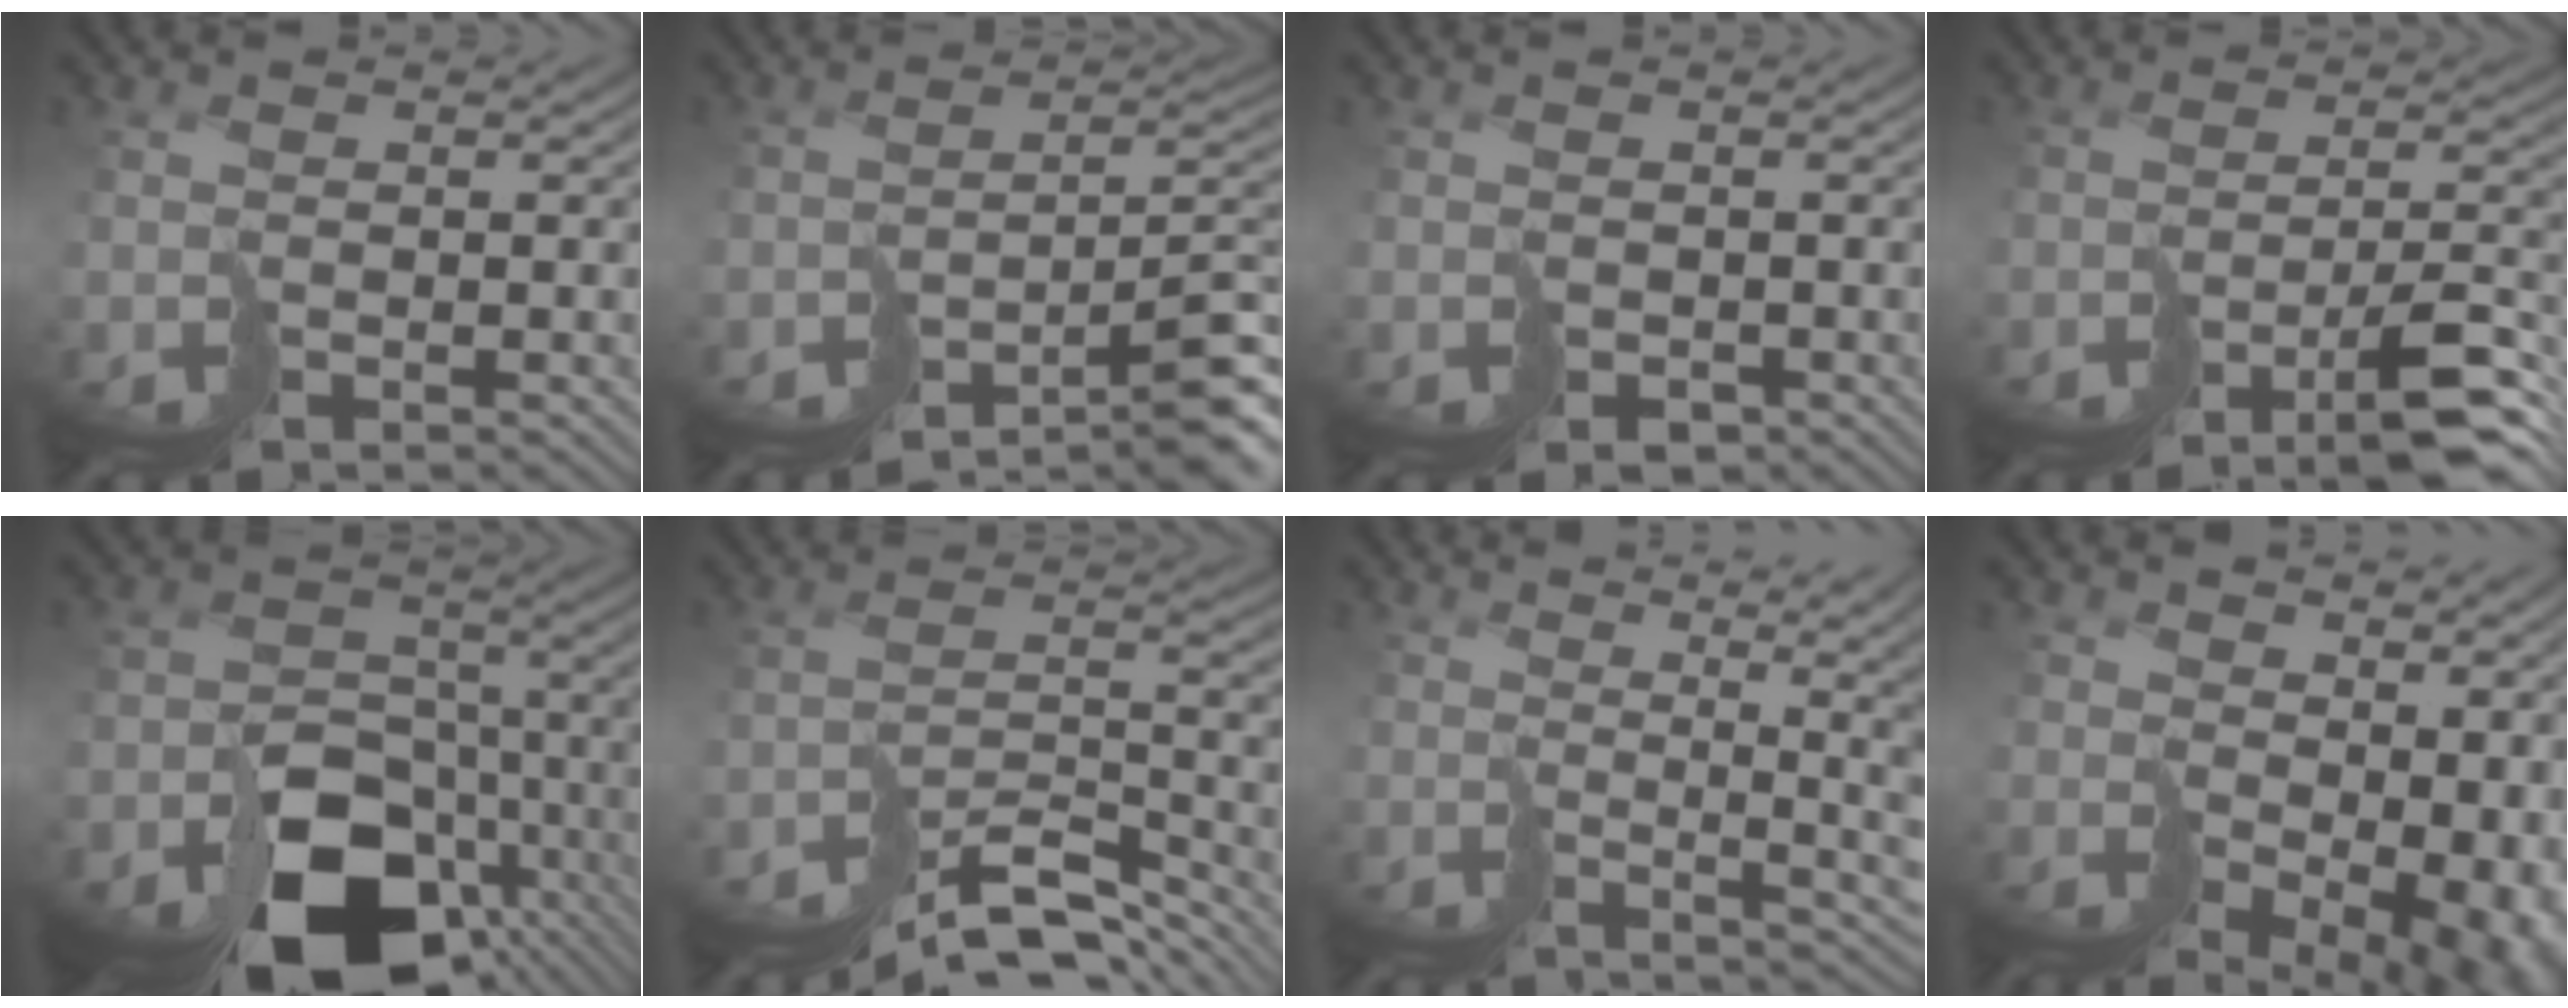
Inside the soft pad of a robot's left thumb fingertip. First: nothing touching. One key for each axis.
{"total": 9.7, "fx": -7.5, "fy": 2.6, "fz": 5.7, "tx": -0.088, "ty": -0.012, "tz": -0.103}
{"total": 1.6, "fx": -0.8, "fy": 1.3, "fz": 0.5, "tx": -0.002, "ty": -0.004, "tz": -0.010}
{"total": 7.8, "fx": -5.7, "fy": 0.9, "fz": 5.3, "tx": -0.069, "ty": 0.005, "tz": -0.097}
{"total": 13.8, "fx": -8.2, "fy": 9.0, "fz": 6.5, "tx": -0.111, "ty": -0.030, "tz": -0.122}
{"total": 11.0, "fx": -9.6, "fy": 2.2, "fz": 4.9, "tx": -0.085, "ty": 0.001, "tz": -0.151}
{"total": 8.7, "fx": 2.5, "fy": 2.2, "fz": 8.1, "tx": -0.118, "ty": 0.011, "tz": 0.052}
{"total": 14.6, "fx": 0.9, "fy": 10.0, "fz": 10.6, "tx": -0.163, "ty": -0.034, "tz": 0.094}